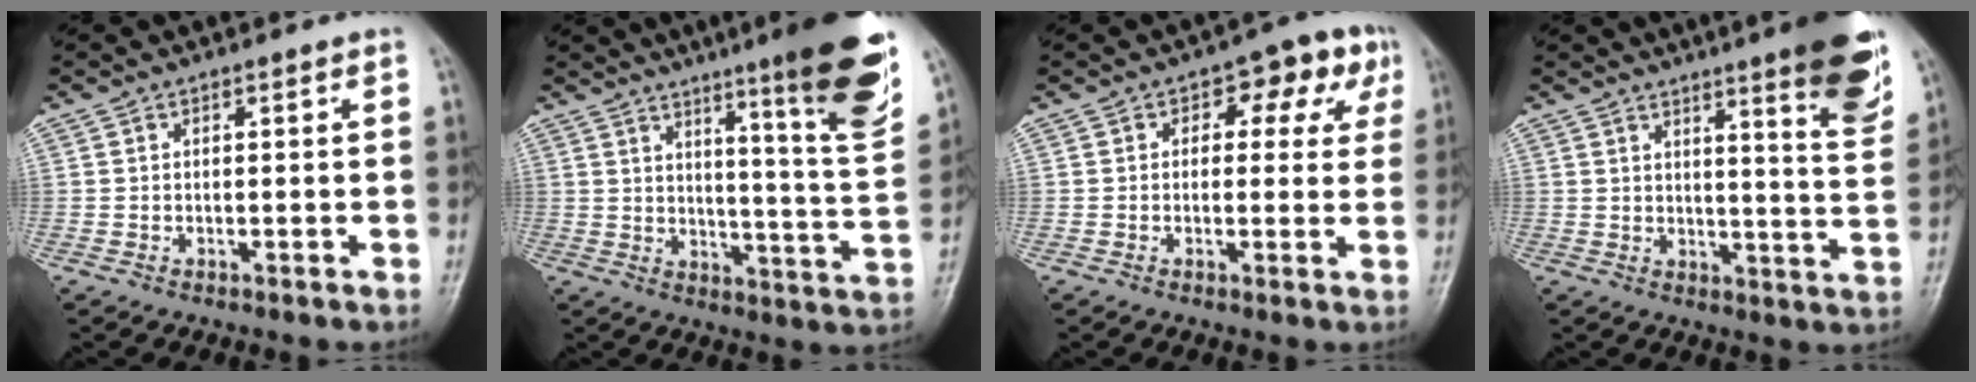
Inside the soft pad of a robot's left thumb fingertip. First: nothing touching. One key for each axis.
{"total": 17.9, "fx": 10.6, "fy": 1.3, "fz": 14.4, "tx": -0.177, "ty": -0.061, "tz": 0.146}
{"total": 8.9, "fx": 3.2, "fy": 5.2, "fz": 6.5, "tx": -0.035, "ty": 0.014, "tz": 0.031}
{"total": 12.6, "fx": 7.6, "fy": 1.6, "fz": 10.0, "tx": -0.113, "ty": -0.046, "tz": 0.098}